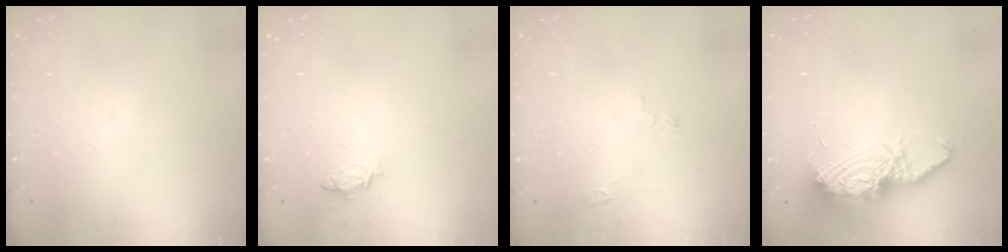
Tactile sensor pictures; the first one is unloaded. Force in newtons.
{"total": 4.4, "press": 4.3, "slide": 0.5}
{"total": 2.7, "press": 2.7, "slide": 0.3}
{"total": 14.2, "press": 14.1, "slide": 1.2}